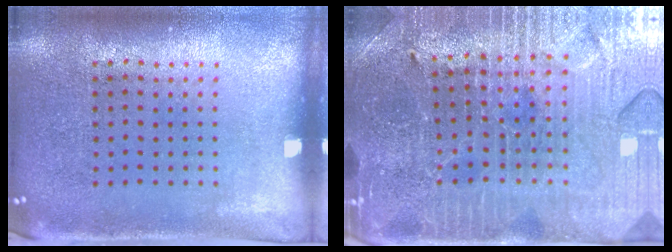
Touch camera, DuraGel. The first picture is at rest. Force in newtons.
{"total": 3.8, "press": 3.7, "slide": 0.8}